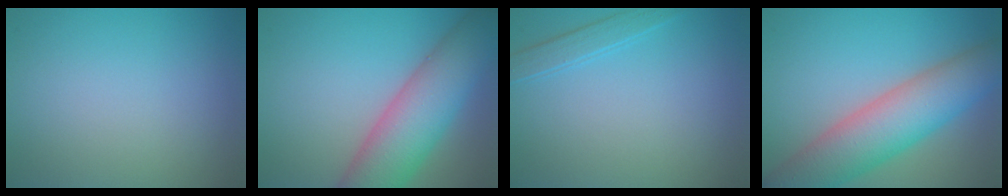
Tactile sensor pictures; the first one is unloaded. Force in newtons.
{"total": 8.7, "press": 8.7, "slide": 0.6}
{"total": 1.6, "press": 1.6, "slide": 0.1}
{"total": 8.7, "press": 8.7, "slide": 0.3}